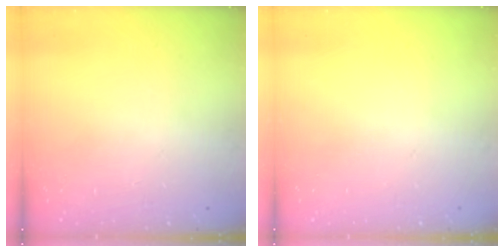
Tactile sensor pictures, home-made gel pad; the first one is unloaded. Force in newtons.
{"total": 0.0}